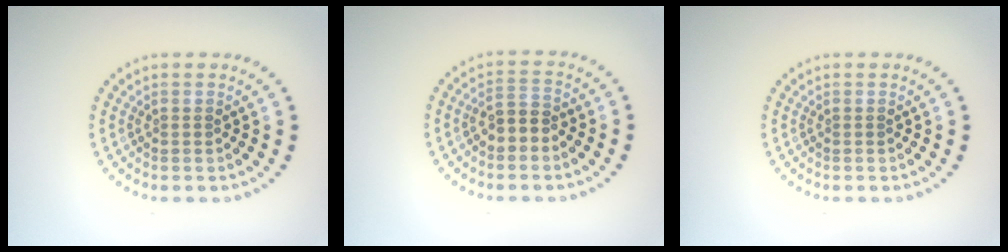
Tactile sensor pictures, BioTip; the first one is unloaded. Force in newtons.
{"total": 2.4, "press": 2.3, "slide": 0.7}
{"total": 0.0}